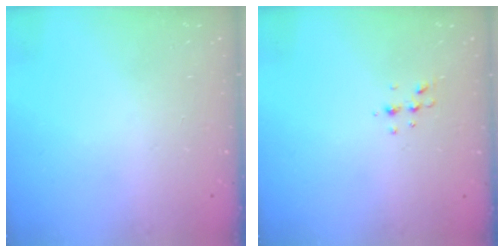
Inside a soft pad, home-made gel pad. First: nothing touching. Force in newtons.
{"total": 3.8, "press": 3.6, "slide": 1.3}